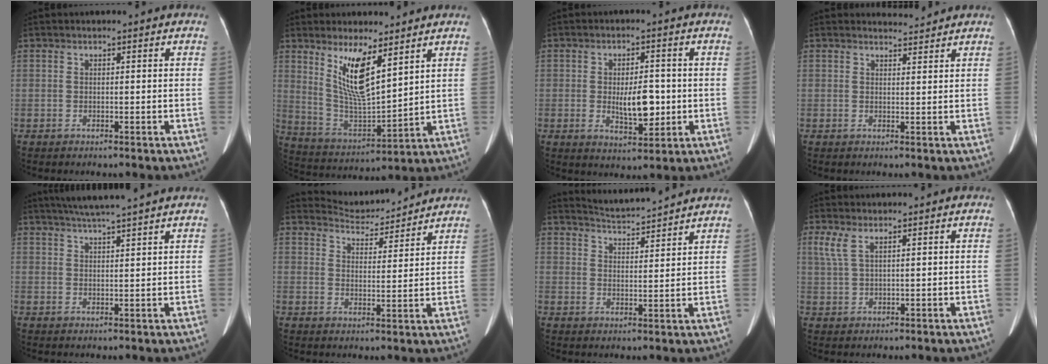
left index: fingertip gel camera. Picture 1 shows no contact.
{"total": 10.2, "force": [5.6, 2.2, 8.2], "torque": [-0.165, -0.015, 0.116]}
{"total": 6.2, "force": [-0.6, 2.4, 5.7], "torque": [-0.094, -0.006, -0.006]}
{"total": 2.3, "force": [2.2, -0.2, -0.5], "torque": [-0.002, -0.003, 0.035]}
{"total": 7.9, "force": [6.8, -1.2, 3.9], "torque": [-0.064, 0.019, 0.100]}
{"total": 7.7, "force": [7.6, 0.6, -0.1], "torque": [-0.007, 0.011, 0.116]}
{"total": 7.3, "force": [7.2, -0.8, 1.0], "torque": [-0.032, 0.009, 0.114]}
{"total": 3.1, "force": [1.8, 0.8, 2.5], "torque": [-0.068, 0.012, 0.045]}